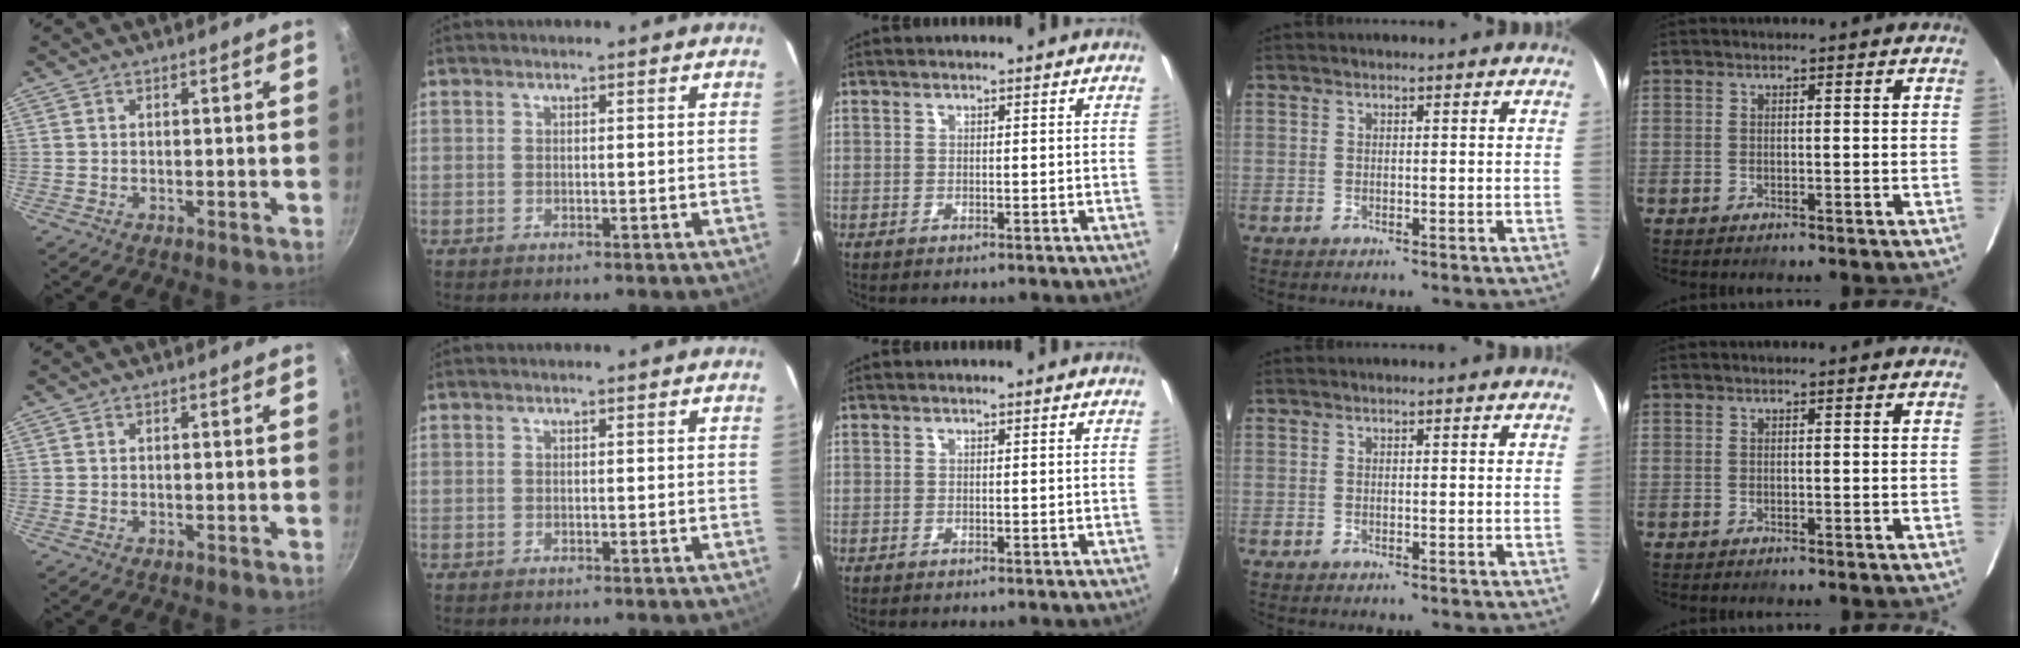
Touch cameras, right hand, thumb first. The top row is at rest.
{}